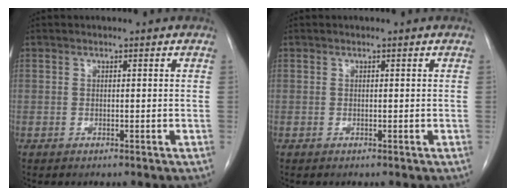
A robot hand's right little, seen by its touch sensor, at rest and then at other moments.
{"total": 0.0}